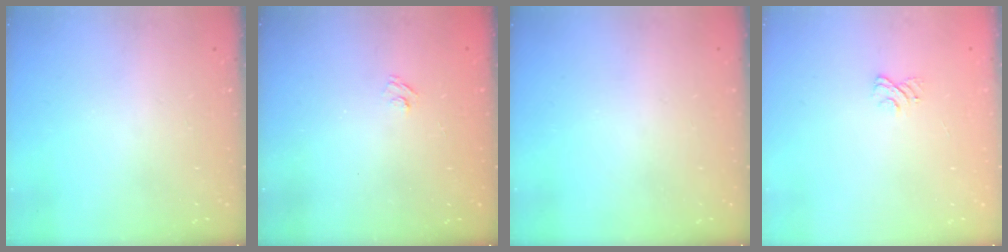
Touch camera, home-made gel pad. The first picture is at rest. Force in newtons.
{"total": 2.7, "press": 2.5, "slide": 0.9}
{"total": 0.0}
{"total": 3.5, "press": 3.3, "slide": 1.2}